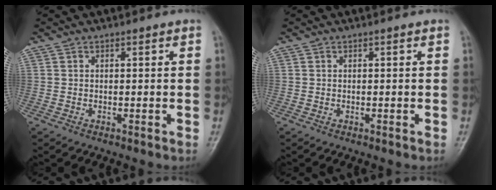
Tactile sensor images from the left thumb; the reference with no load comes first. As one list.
[{"total": 0.0}]